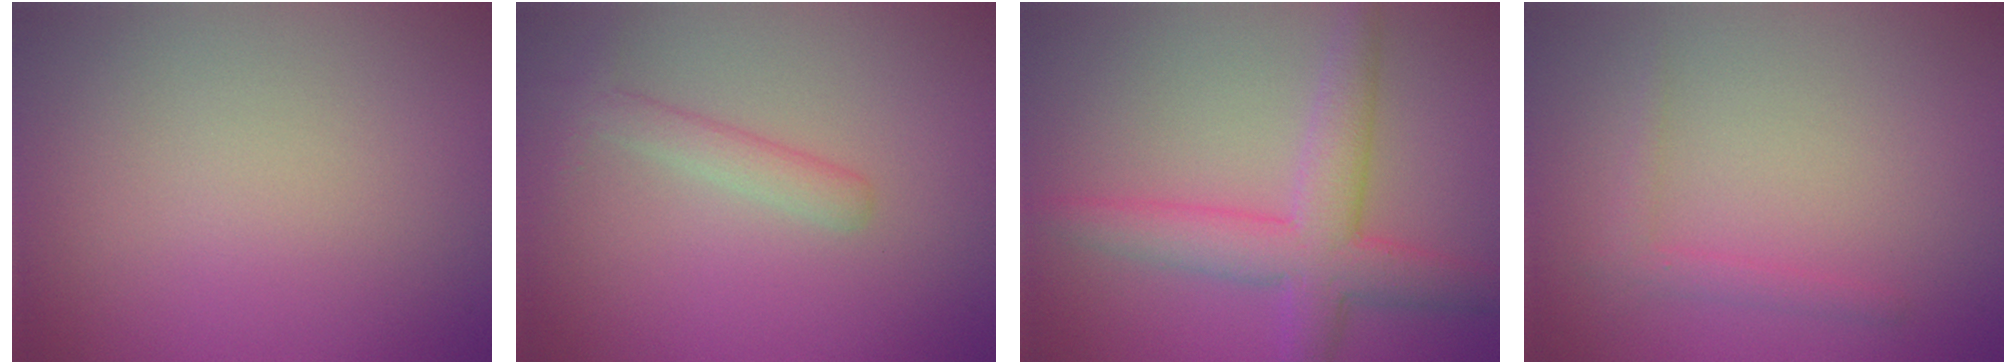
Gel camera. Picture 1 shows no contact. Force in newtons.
{"total": 2.0, "press": 2.0, "slide": 0.1}
{"total": 5.5, "press": 5.5, "slide": 0.0}
{"total": 1.3, "press": 1.3, "slide": 0.1}